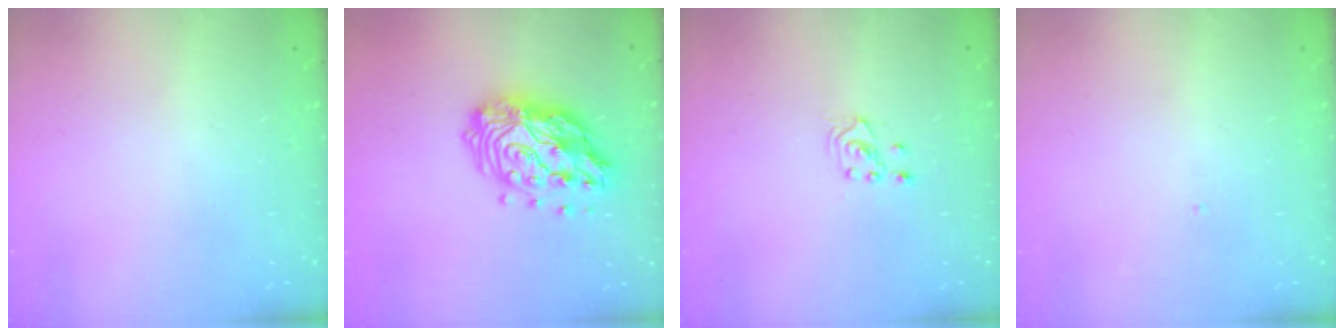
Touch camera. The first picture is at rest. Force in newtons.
{"total": 16.8, "press": 16.7, "slide": 1.6}
{"total": 2.5, "press": 2.4, "slide": 0.9}
{"total": 0.0}